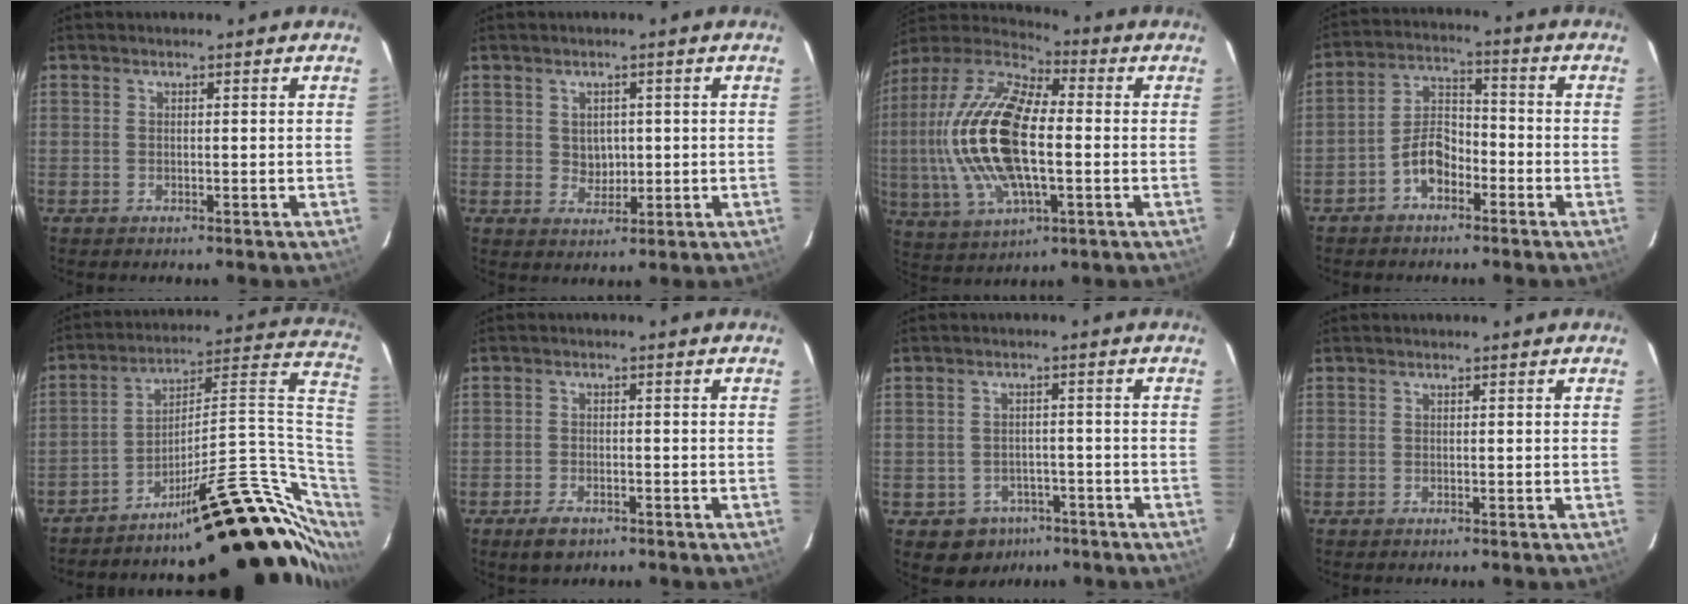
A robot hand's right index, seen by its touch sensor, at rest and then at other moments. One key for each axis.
{"total": 3.4, "fx": 0.5, "fy": 3.0, "fz": 1.3, "tx": -0.019, "ty": 0.002, "tz": 0.014}
{"total": 22.5, "fx": -0.7, "fy": 10.2, "fz": 20.1, "tx": -0.417, "ty": 0.004, "tz": -0.017}
{"total": 6.7, "fx": -3.8, "fy": 3.9, "fz": 3.9, "tx": -0.076, "ty": 0.024, "tz": -0.069}
{"total": 23.5, "fx": -8.0, "fy": 7.6, "fz": 20.8, "tx": -0.256, "ty": 0.039, "tz": -0.109}
{"total": 4.3, "fx": -2.8, "fy": 2.2, "fz": 2.3, "tx": -0.055, "ty": -0.005, "tz": -0.047}
{"total": 6.3, "fx": -3.5, "fy": 5.1, "fz": 1.1, "tx": -0.030, "ty": 0.024, "tz": -0.036}
{"total": 0.0}